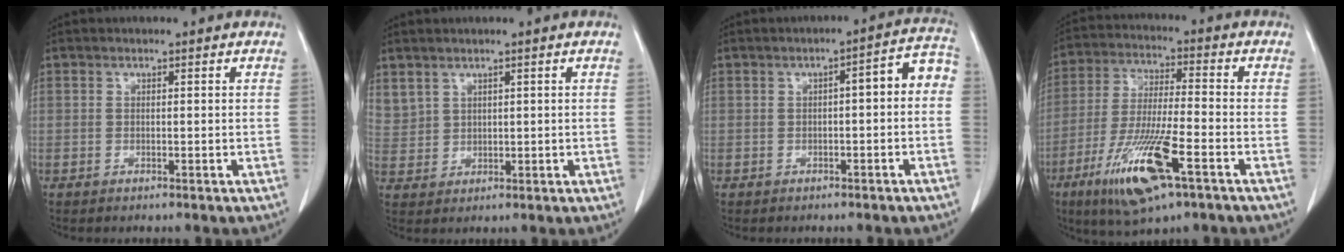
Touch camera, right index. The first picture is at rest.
{"total": 5.1, "force": [3.2, 3.6, 1.5], "torque": [-0.042, 0.010, 0.081]}
{"total": 5.3, "force": [-0.5, 1.4, 5.1], "torque": [-0.060, 0.032, -0.010]}
{"total": 14.6, "force": [-7.2, 2.2, 12.5], "torque": [-0.249, -0.029, -0.126]}